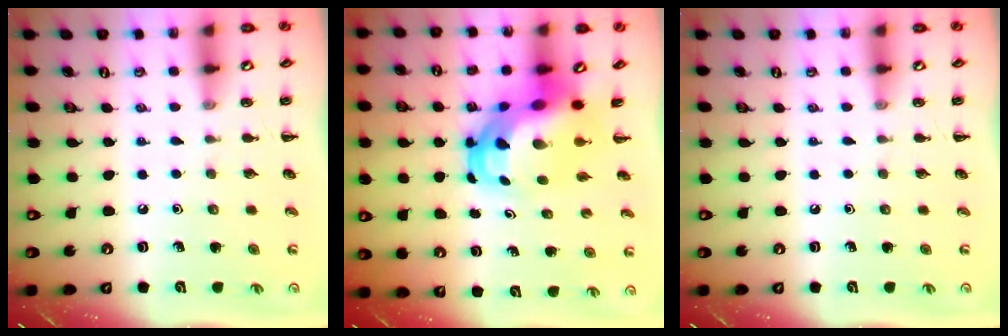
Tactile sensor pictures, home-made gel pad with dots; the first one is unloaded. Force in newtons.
{"total": 9.0, "press": 8.6, "slide": 2.5}
{"total": 0.0}